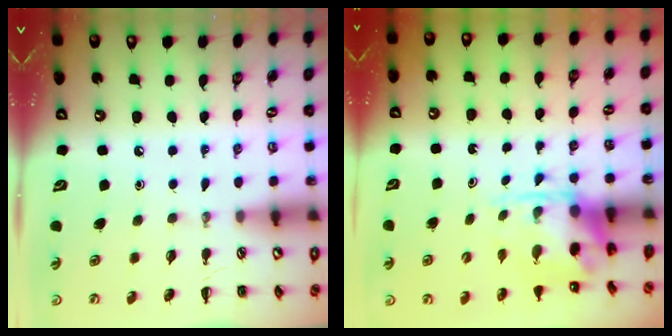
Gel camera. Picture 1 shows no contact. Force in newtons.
{"total": 4.3, "press": 4.2, "slide": 0.9}